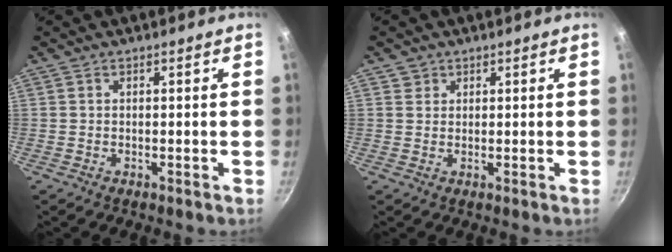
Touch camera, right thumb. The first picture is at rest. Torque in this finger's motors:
{"motor_torque": [-0.68, 0.17, -0.42, 0.35, 0.05]}